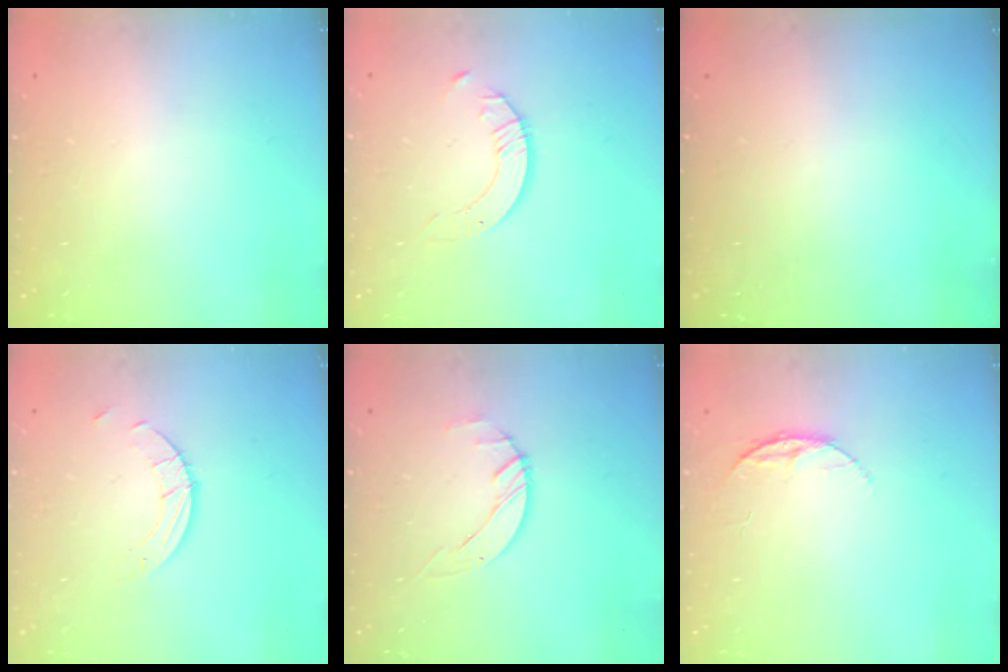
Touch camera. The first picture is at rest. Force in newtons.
{"total": 2.0, "press": 2.0, "slide": 0.2}
{"total": 0.0}
{"total": 2.5, "press": 2.5, "slide": 0.2}
{"total": 1.4, "press": 1.4, "slide": 0.2}
{"total": 6.5, "press": 6.5, "slide": 0.7}